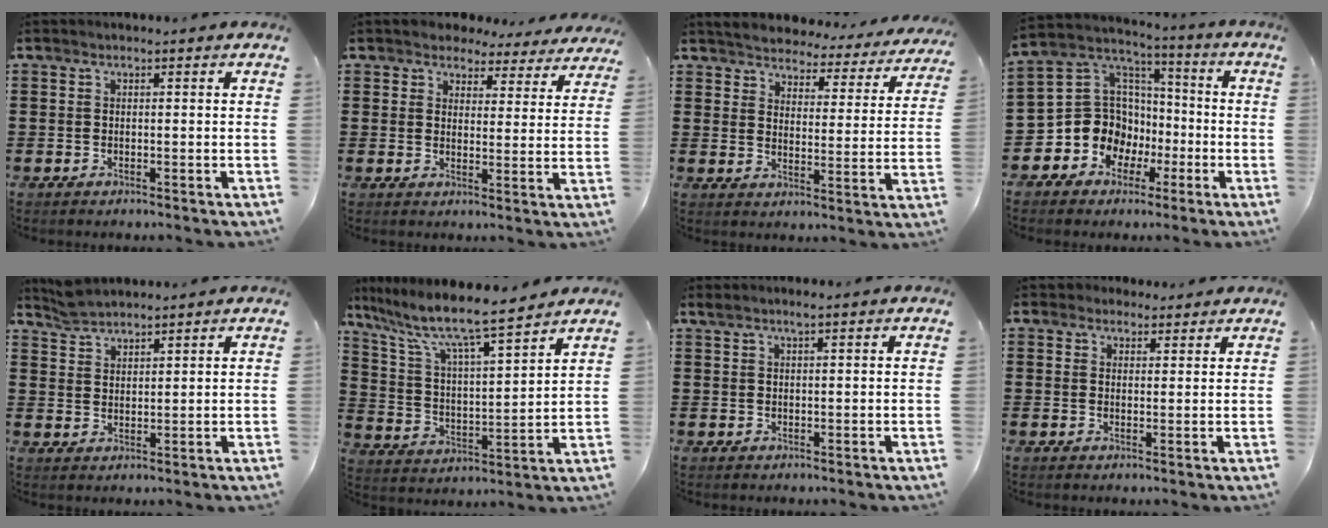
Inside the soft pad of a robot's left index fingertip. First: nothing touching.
{"total": 4.0, "force": [3.7, 1.3, 0.3], "torque": [-0.020, -0.016, 0.064]}
{"total": 4.0, "force": [4.0, 0.3, 0.0], "torque": [-0.027, -0.034, 0.064]}
{"total": 10.7, "force": [-3.2, 9.7, 2.9], "torque": [-0.106, 0.002, -0.054]}
{"total": 3.3, "force": [3.3, 0.5, 0.3], "torque": [-0.015, -0.005, 0.064]}
{"total": 8.3, "force": [7.1, 0.4, 4.2], "torque": [-0.114, -0.048, 0.113]}
{"total": 1.7, "force": [1.2, 0.1, 1.2], "torque": [-0.025, 0.001, 0.022]}
{"total": 2.5, "force": [2.1, 1.3, 0.0], "torque": [-0.008, 0.008, 0.041]}